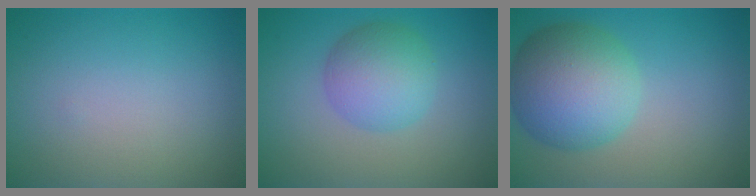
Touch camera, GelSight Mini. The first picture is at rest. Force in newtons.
{"total": 4.9, "press": 4.8, "slide": 0.0}
{"total": 8.4, "press": 8.4, "slide": 0.3}